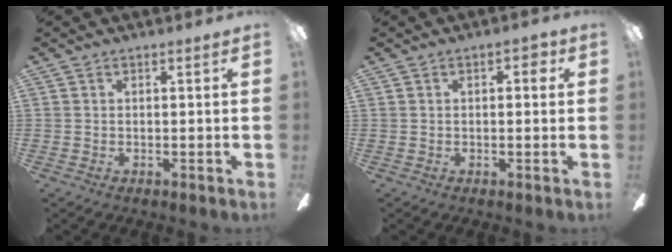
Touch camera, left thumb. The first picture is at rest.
{"total": 2.6, "force": [0.7, 1.2, 2.2], "torque": [-0.030, 0.004, 0.007]}